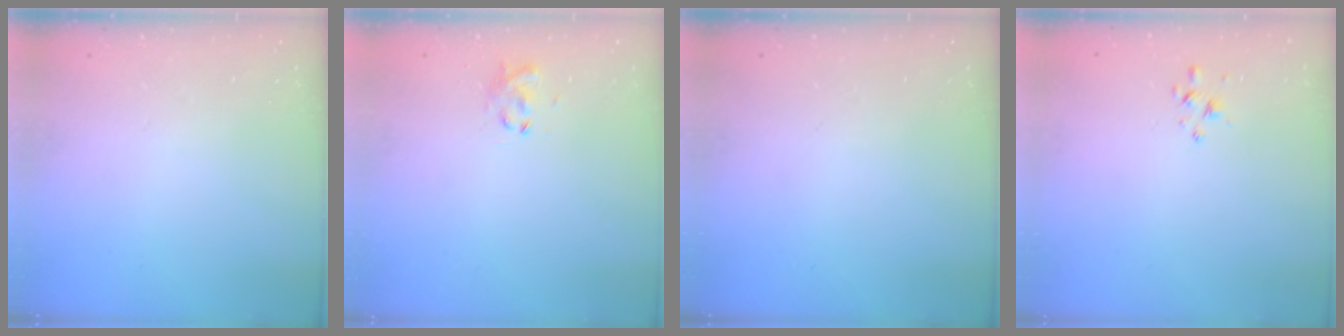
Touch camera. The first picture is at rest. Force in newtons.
{"total": 2.8, "press": 2.7, "slide": 0.8}
{"total": 0.0}
{"total": 2.1, "press": 2.0, "slide": 0.7}